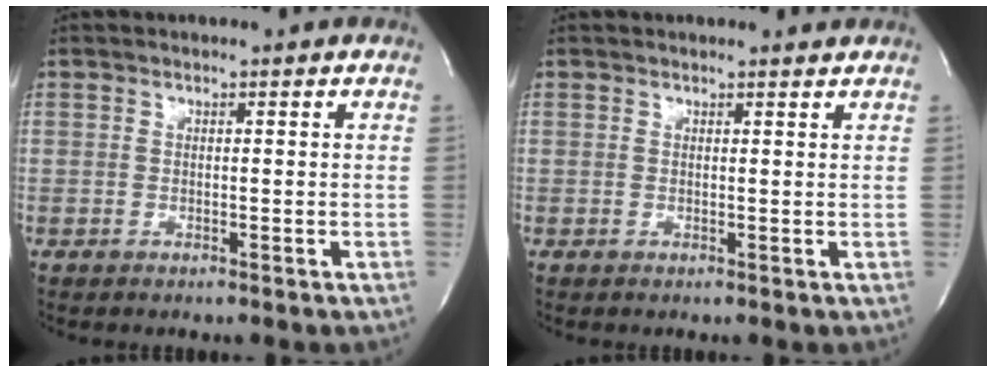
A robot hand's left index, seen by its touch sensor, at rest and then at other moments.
{"total": 1.1, "force": [1.1, -0.1, 0.0], "torque": [-0.008, -0.010, 0.009]}